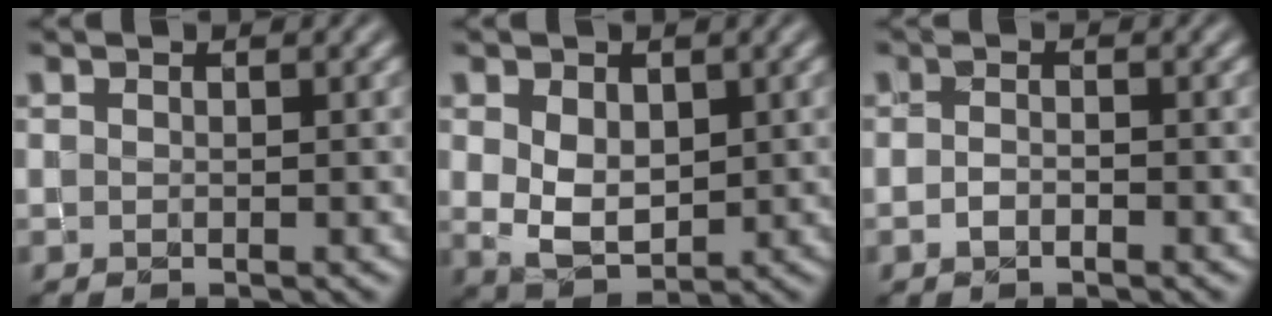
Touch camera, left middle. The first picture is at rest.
{"total": 3.8, "force": [0.6, 2.7, 2.6], "torque": [-0.054, -0.002, 0.019]}
{"total": 0.8, "force": [-0.6, 0.3, 0.3], "torque": [-0.009, 0.003, -0.013]}